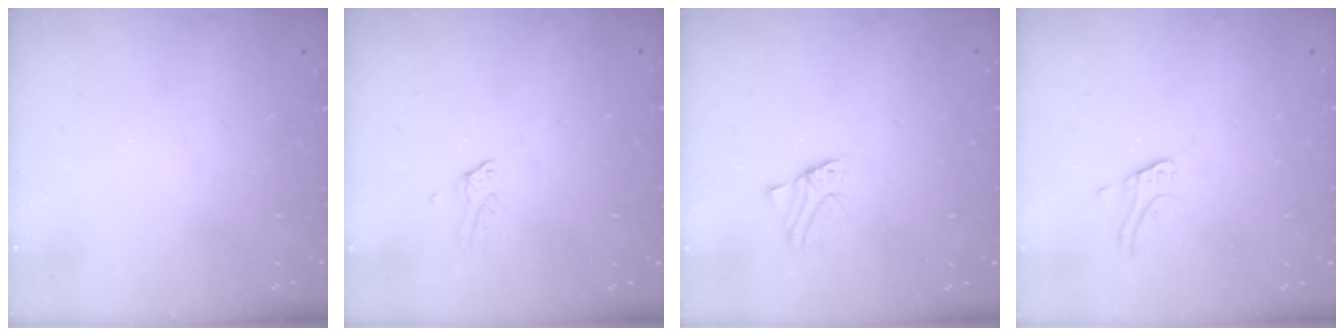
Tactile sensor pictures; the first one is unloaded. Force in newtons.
{"total": 0.0}
{"total": 1.2, "press": 1.2, "slide": 0.1}
{"total": 2.5, "press": 2.5, "slide": 0.2}